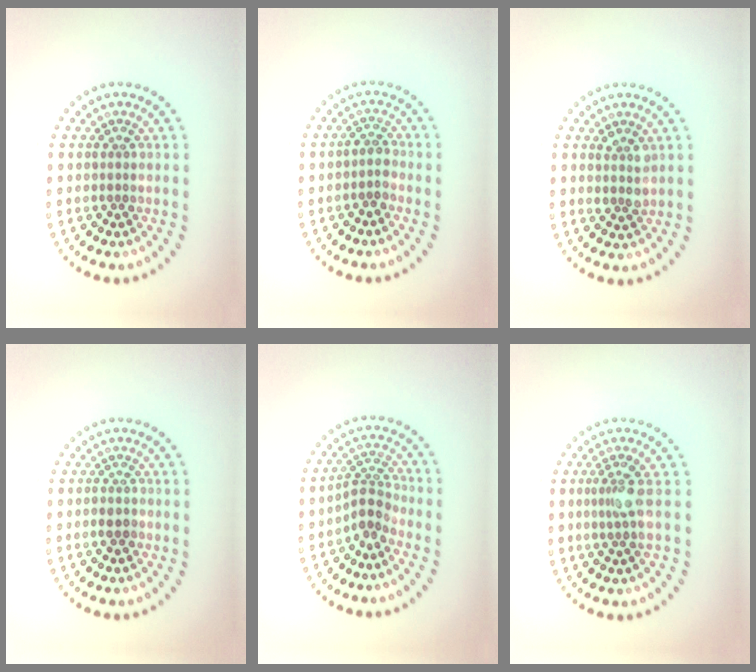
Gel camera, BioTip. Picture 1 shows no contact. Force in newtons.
{"total": 1.6, "press": 1.3, "slide": 0.8}
{"total": 1.5, "press": 1.4, "slide": 0.6}
{"total": 1.2, "press": 1.1, "slide": 0.4}
{"total": 2.5, "press": 1.7, "slide": 1.8}
{"total": 2.1, "press": 1.6, "slide": 1.3}